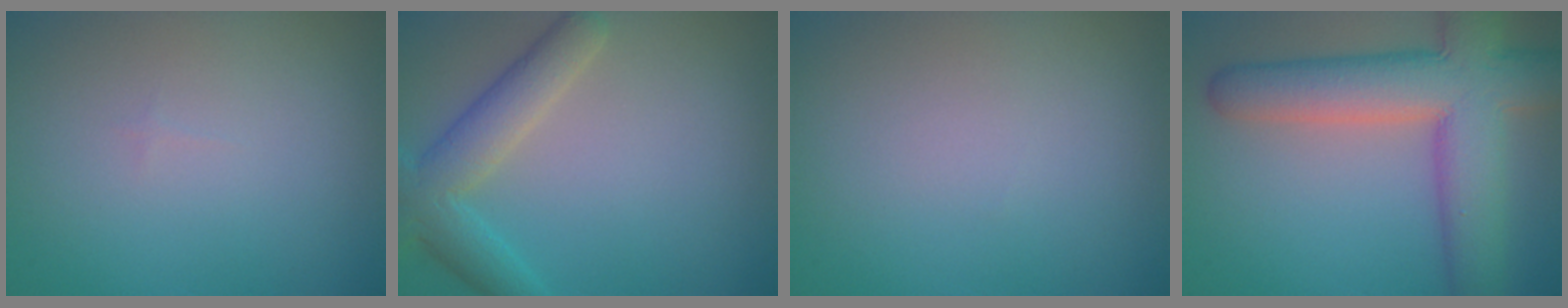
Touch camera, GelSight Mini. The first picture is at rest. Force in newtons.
{"total": 4.8, "press": 4.8, "slide": 0.2}
{"total": 0.0}
{"total": 10.2, "press": 10.2, "slide": 0.8}